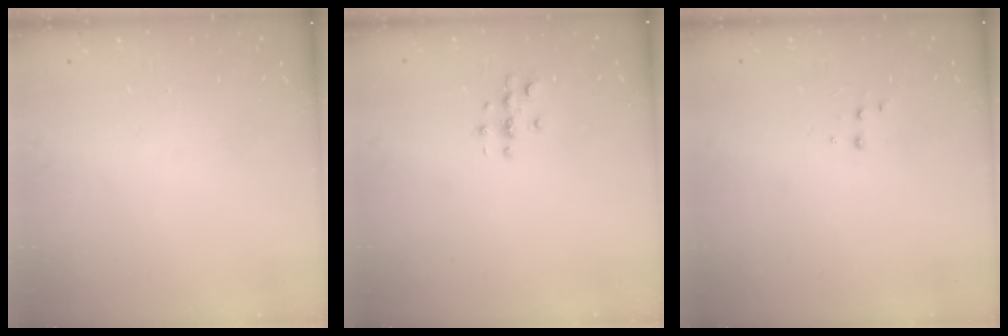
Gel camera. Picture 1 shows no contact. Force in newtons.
{"total": 2.8, "press": 2.8, "slide": 0.2}
{"total": 1.9, "press": 1.9, "slide": 0.2}